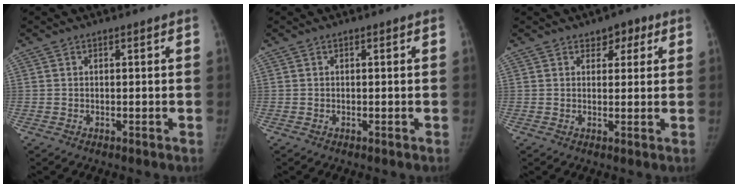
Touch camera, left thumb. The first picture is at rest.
{"total": 0.0}
{"total": 3.6, "force": [2.0, 2.5, 1.7], "torque": [0.009, -0.005, 0.022]}